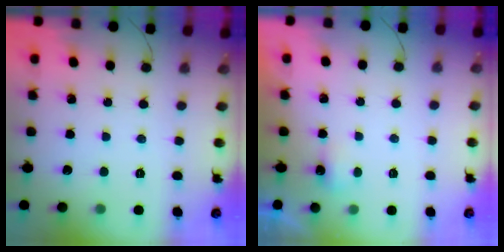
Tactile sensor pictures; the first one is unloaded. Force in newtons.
{"total": 2.3, "press": 2.2, "slide": 0.6}